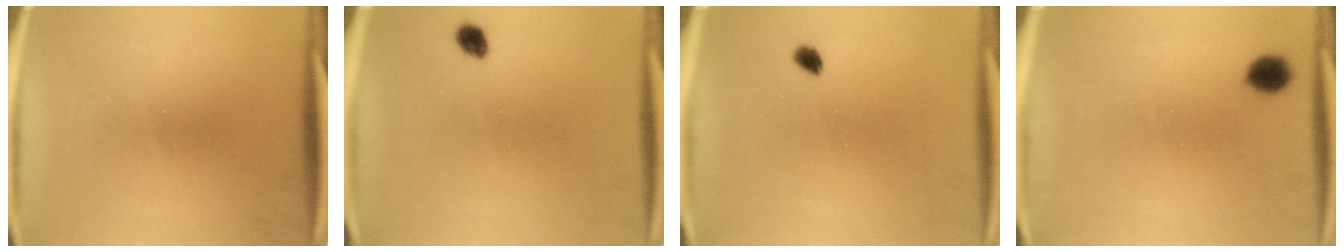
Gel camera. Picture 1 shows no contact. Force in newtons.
{"total": 1.9}
{"total": 1.7}
{"total": 5.1}